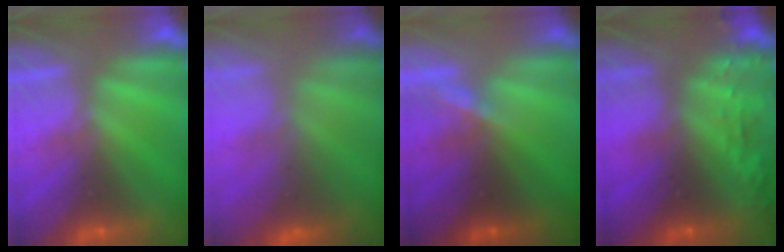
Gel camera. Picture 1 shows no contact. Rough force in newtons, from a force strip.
{"total": 3.8}
{"total": 1.3}
{"total": 9.1}